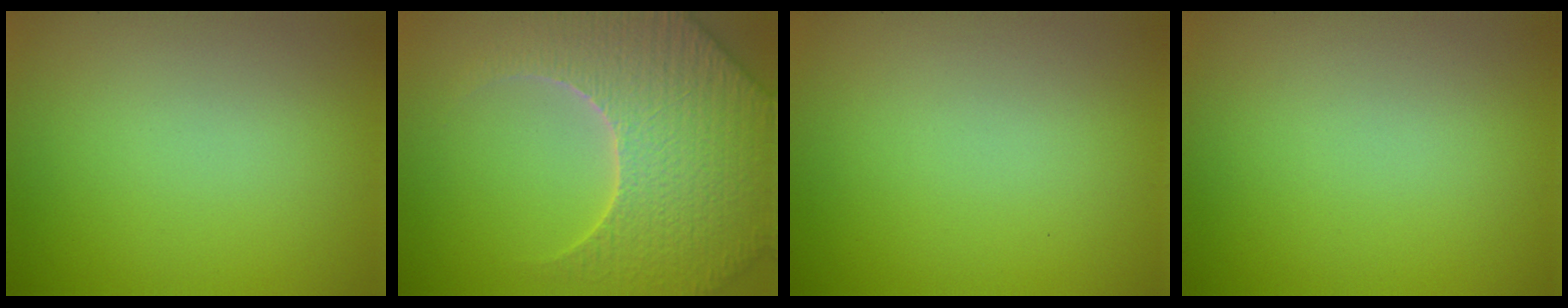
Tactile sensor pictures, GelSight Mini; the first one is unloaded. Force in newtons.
{"total": 7.7, "press": 7.4, "slide": 2.2}
{"total": 0.0}
{"total": 0.0}